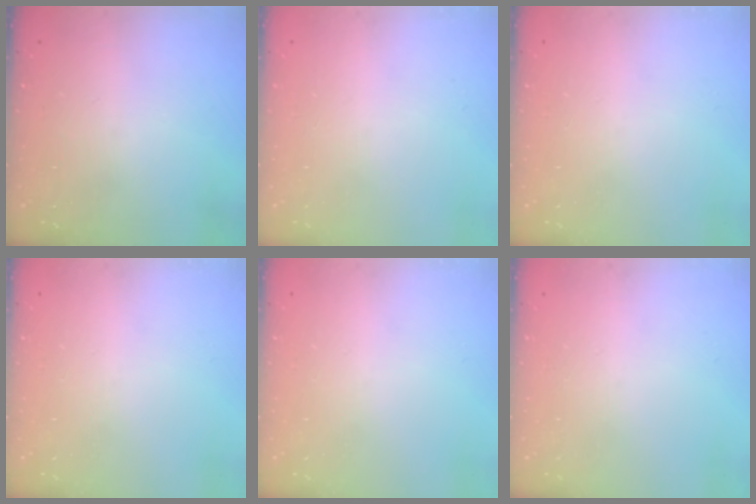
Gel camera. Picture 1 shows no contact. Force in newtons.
{"total": 0.0}
{"total": 0.0}
{"total": 0.0}
{"total": 0.0}
{"total": 0.0}